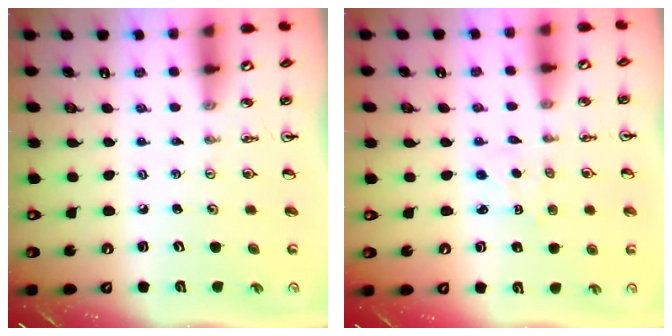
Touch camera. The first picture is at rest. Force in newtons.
{"total": 1.2, "press": 1.2, "slide": 0.2}